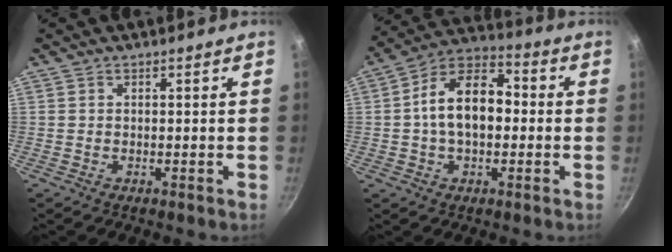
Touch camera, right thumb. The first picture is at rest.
{"total": 13.9, "force": [-0.1, 8.8, 10.7], "torque": [-0.147, 0.040, -0.020]}